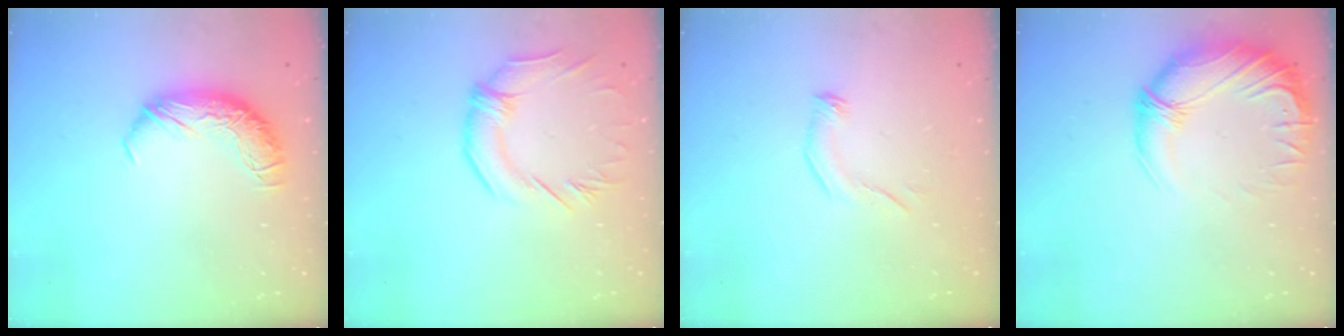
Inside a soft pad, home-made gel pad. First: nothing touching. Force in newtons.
{"total": 1.1, "press": 0.5, "slide": 1.0}
{"total": 4.8, "press": 4.8, "slide": 0.6}
{"total": 4.1, "press": 1.2, "slide": 3.9}